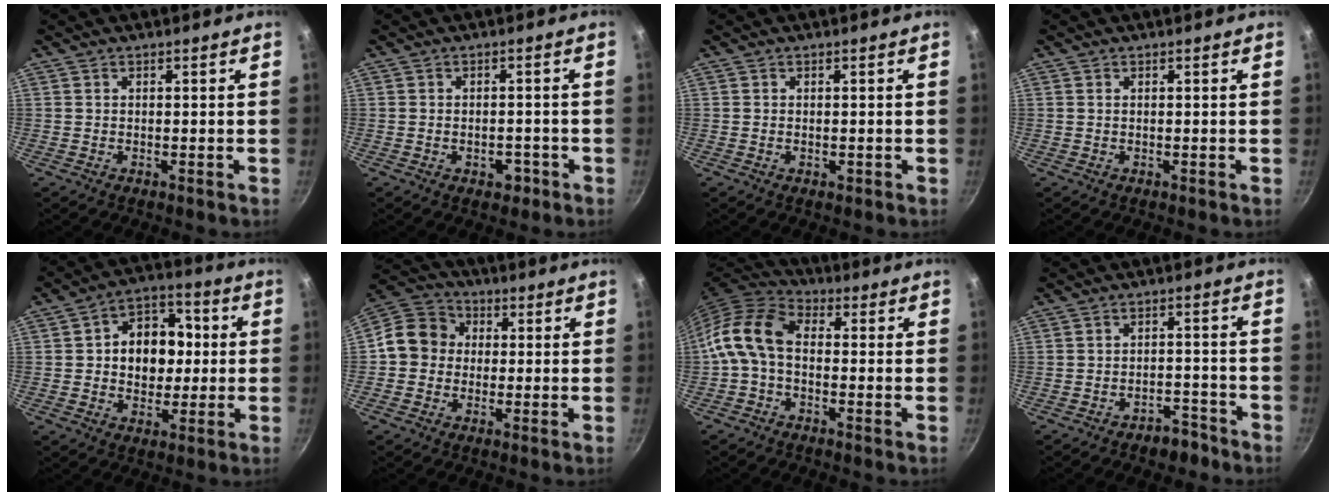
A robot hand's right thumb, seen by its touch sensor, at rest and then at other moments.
{"total": 3.1, "force": [-1.6, 2.1, 1.6], "torque": [-0.010, 0.015, -0.015]}
{"total": 0.6, "force": [-0.2, 0.5, 0.4], "torque": [-0.006, 0.001, -0.002]}
{"total": 0.0}
{"total": 13.1, "force": [1.1, 10.0, 8.4], "torque": [-0.080, 0.017, 0.006]}
{"total": 9.9, "force": [0.1, 8.9, 4.3], "torque": [-0.042, 0.025, -0.022]}
{"total": 10.3, "force": [-1.1, 6.6, 7.9], "torque": [-0.153, 0.039, -0.042]}
{"total": 4.4, "force": [-3.5, 2.2, 1.6], "torque": [-0.004, 0.040, -0.039]}